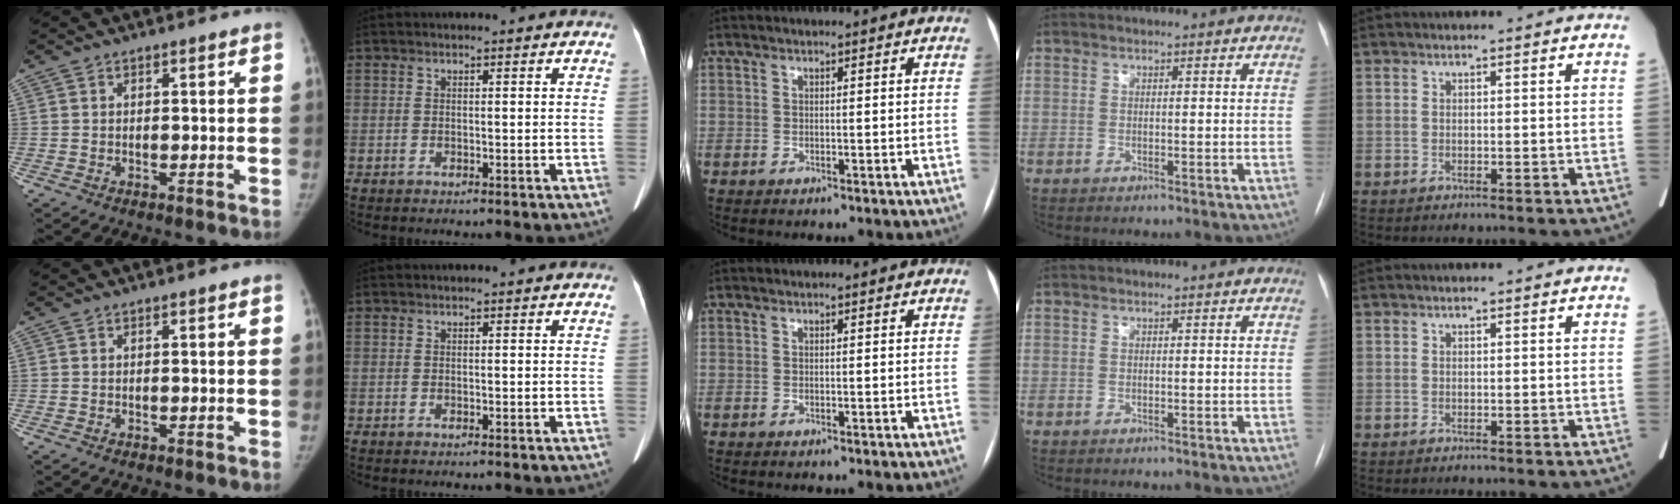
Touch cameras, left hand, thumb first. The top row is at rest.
{}